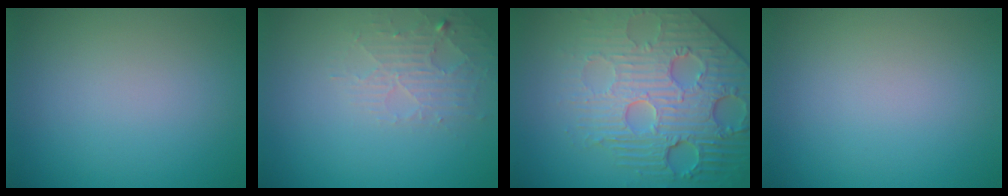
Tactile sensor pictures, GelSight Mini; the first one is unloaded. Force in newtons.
{"total": 2.6, "press": 2.6, "slide": 0.4}
{"total": 8.0, "press": 6.1, "slide": 5.2}
{"total": 0.0}